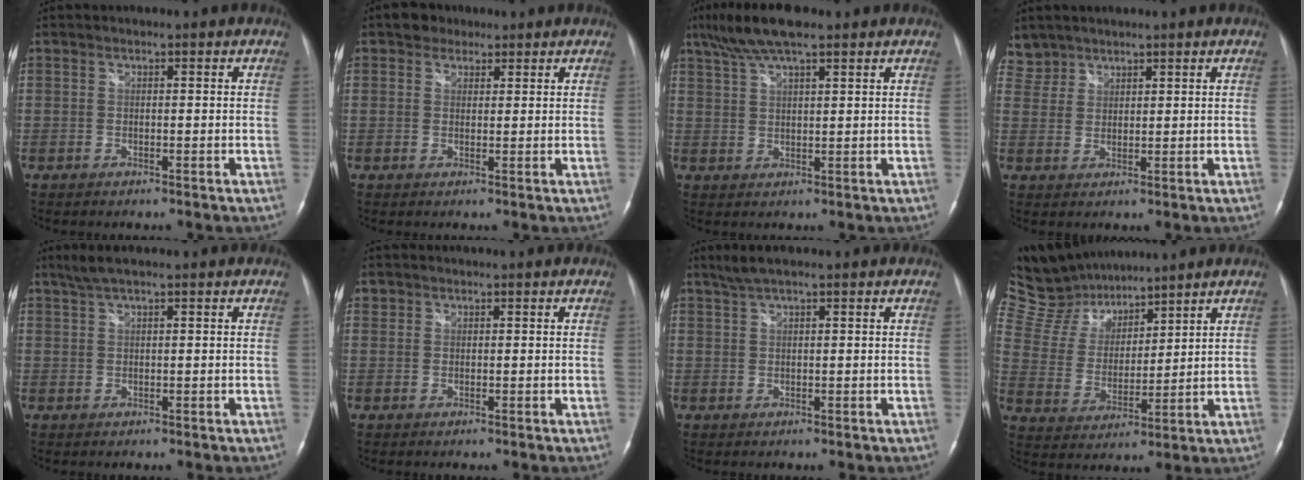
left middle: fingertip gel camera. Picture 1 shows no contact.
{"total": 2.8, "force": [1.9, 2.0, 0.5], "torque": [-0.010, 0.009, 0.027]}
{"total": 8.5, "force": [6.1, 1.4, 5.7], "torque": [-0.112, 0.020, 0.106]}
{"total": 3.7, "force": [3.2, 1.8, -0.7], "torque": [0.019, 0.009, 0.067]}
{"total": 3.2, "force": [2.3, 0.2, 2.2], "torque": [-0.051, 0.013, 0.046]}
{"total": 0.8, "force": [0.5, 0.7, 0.0], "torque": [0.006, 0.004, 0.008]}
{"total": 3.2, "force": [2.4, 0.2, 2.1], "torque": [-0.049, 0.011, 0.048]}
{"total": 13.3, "force": [12.3, 3.7, 3.5], "torque": [-0.082, 0.022, 0.244]}